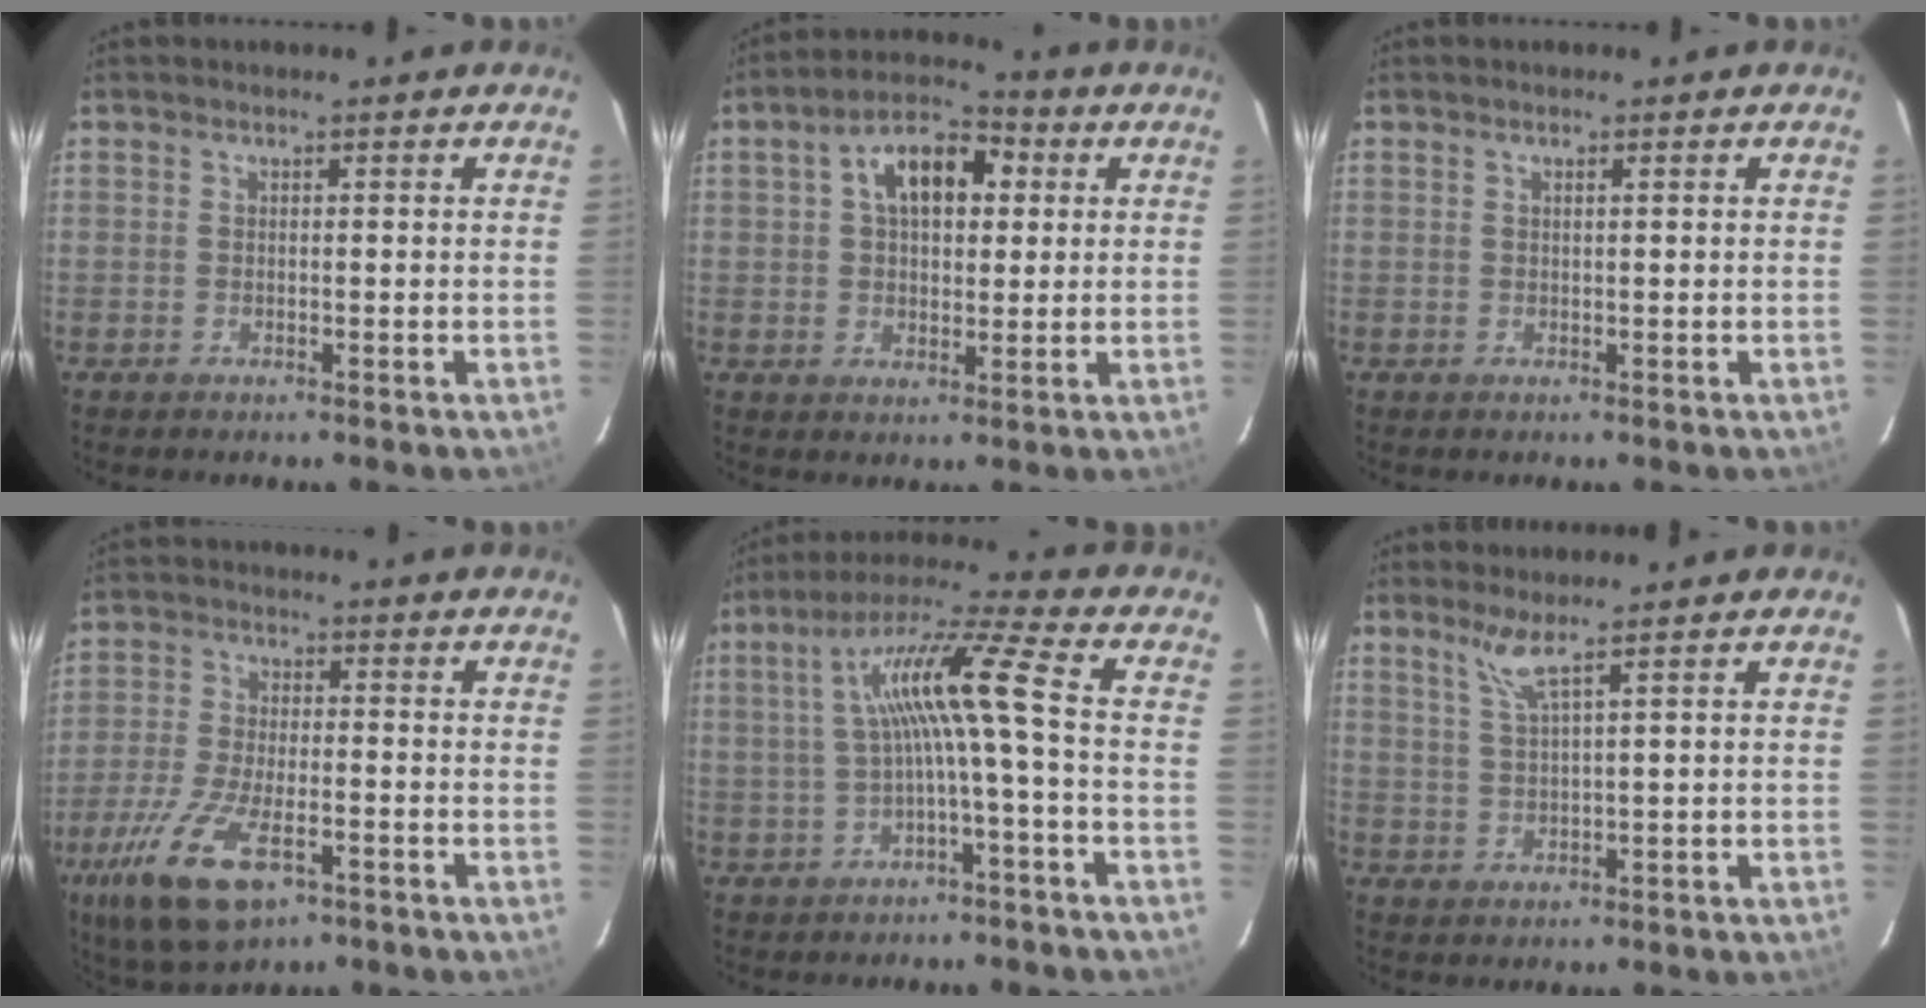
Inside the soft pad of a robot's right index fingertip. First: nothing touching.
{"total": 10.6, "force": [2.9, 6.2, 8.1], "torque": [-0.136, 0.038, 0.046]}
{"total": 0.5, "force": [0.3, 0.0, 0.4], "torque": [-0.008, 0.003, 0.004]}
{"total": 14.8, "force": [-7.8, 6.0, 11.1], "torque": [-0.242, -0.036, -0.145]}
{"total": 10.3, "force": [-0.8, -0.5, 10.2], "torque": [-0.199, 0.020, -0.009]}
{"total": 3.2, "force": [2.2, -0.7, 2.2], "torque": [-0.046, -0.007, 0.045]}